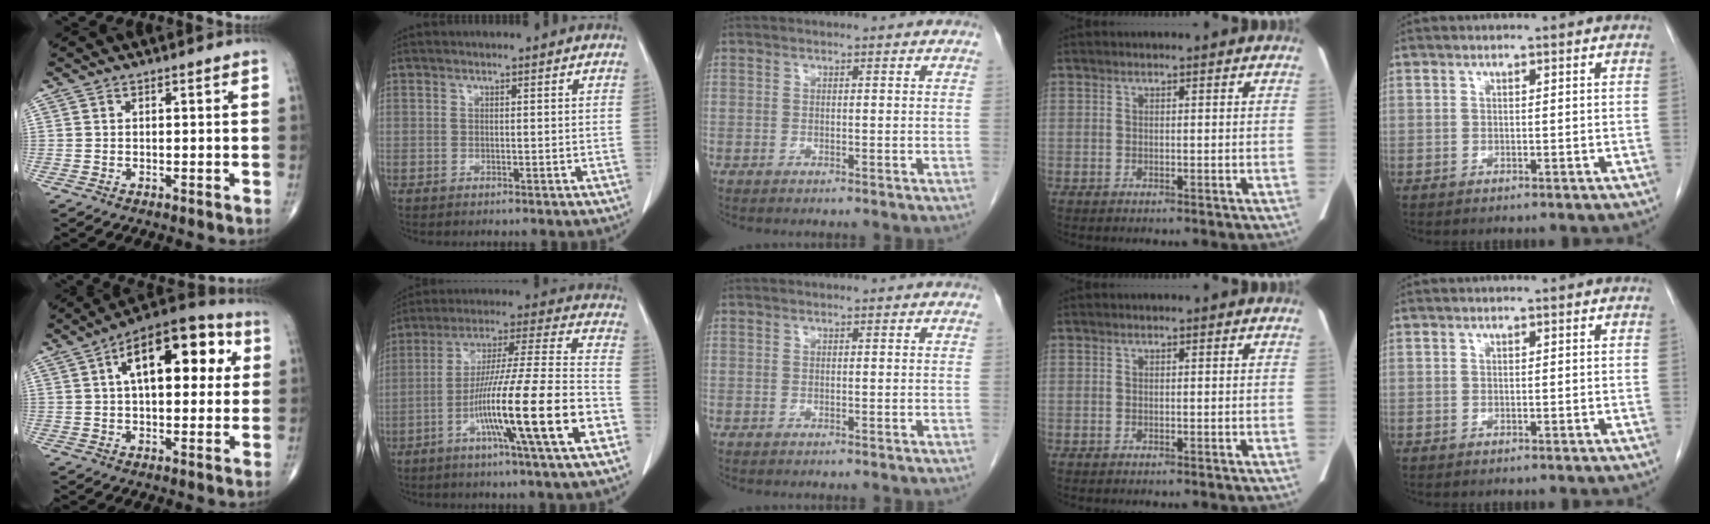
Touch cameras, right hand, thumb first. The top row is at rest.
{"thumb": {"total": 18.7, "force": [5.0, 9.3, 15.4], "torque": [-0.193, 0.021, 0.062]}, "index": {"total": 19.1, "force": [-7.4, -0.5, 17.6], "torque": [-0.301, -0.015, -0.128]}}